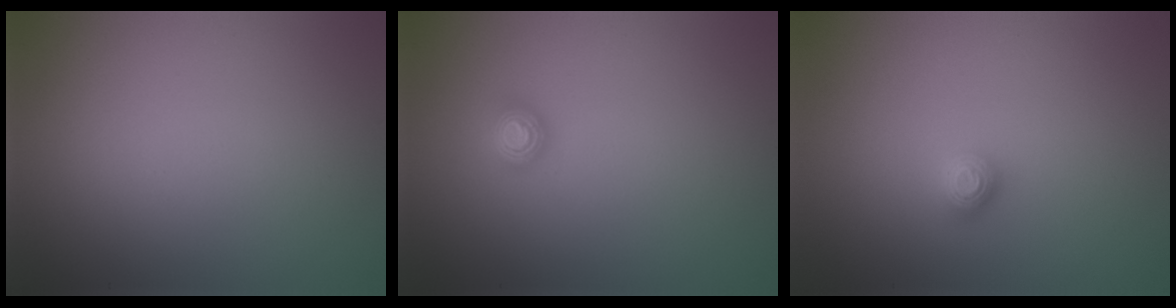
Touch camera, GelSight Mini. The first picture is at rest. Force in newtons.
{"total": 1.1, "press": 1.1, "slide": 0.2}
{"total": 1.2, "press": 1.1, "slide": 0.2}